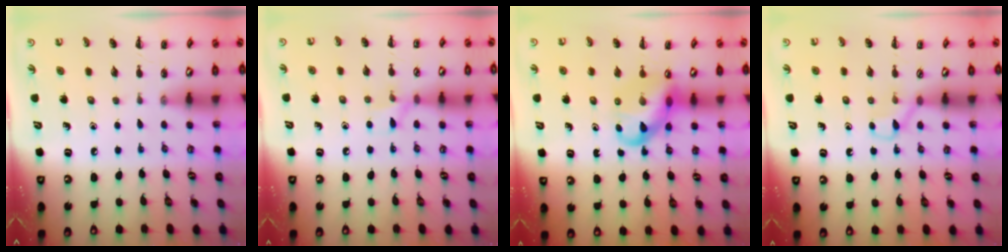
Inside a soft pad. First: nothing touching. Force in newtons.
{"total": 6.1, "press": 5.7, "slide": 2.2}
{"total": 10.6, "press": 10.1, "slide": 3.2}
{"total": 3.5, "press": 3.3, "slide": 1.4}